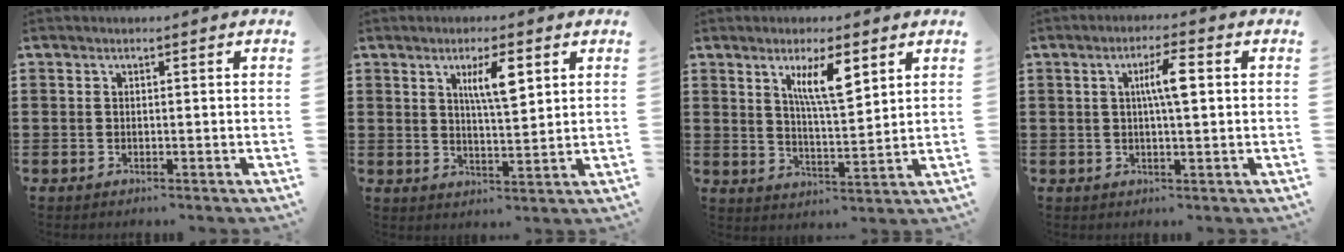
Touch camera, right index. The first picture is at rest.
{"total": 5.8, "force": [2.5, 1.5, 5.0], "torque": [-0.090, 0.003, 0.037]}
{"total": 7.8, "force": [3.9, 2.1, 6.4], "torque": [-0.126, 0.005, 0.065]}
{"total": 5.2, "force": [1.2, 1.1, 4.9], "torque": [-0.090, 0.008, 0.013]}